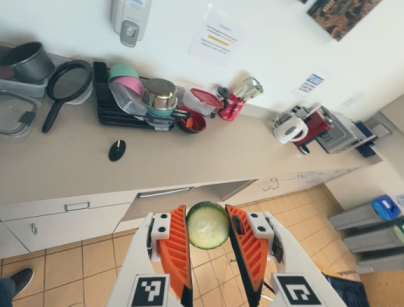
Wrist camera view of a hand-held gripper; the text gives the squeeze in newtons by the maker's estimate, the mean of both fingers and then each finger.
{"total": 7.9, "left": 7.6, "right": 8.1}